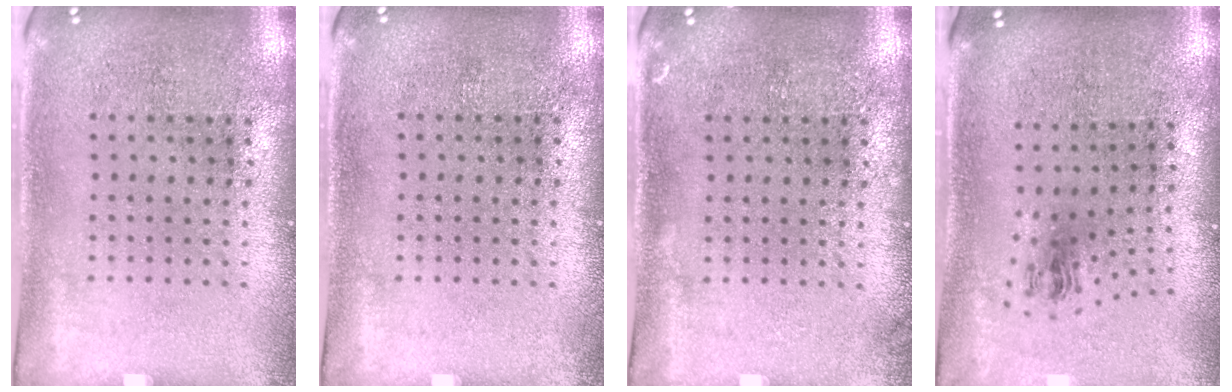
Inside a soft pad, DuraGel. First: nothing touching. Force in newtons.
{"total": 0.0}
{"total": 0.7, "press": 0.7, "slide": 0.2}
{"total": 1.0, "press": 0.4, "slide": 0.9}